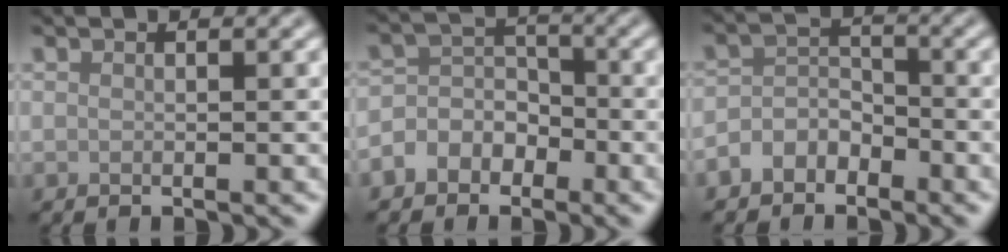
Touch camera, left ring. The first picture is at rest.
{"total": 3.7, "force": [-2.0, 3.0, 1.0], "torque": [0.006, 0.013, -0.055]}
{"total": 2.5, "force": [-1.7, 1.7, 0.8], "torque": [-0.013, 0.010, -0.035]}